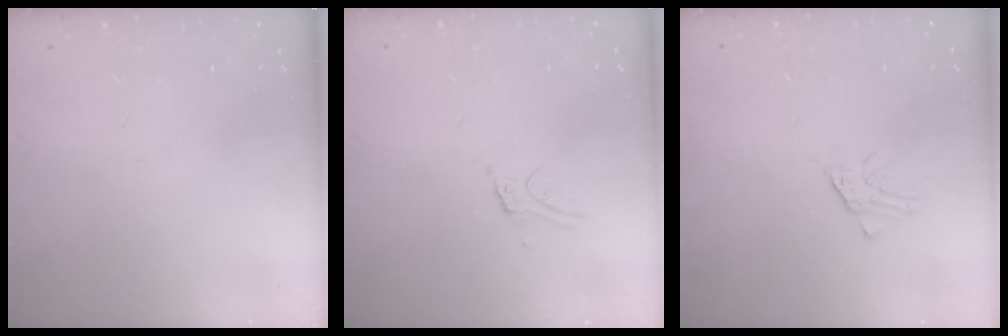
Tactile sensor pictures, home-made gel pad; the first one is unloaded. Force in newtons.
{"total": 3.9, "press": 3.9, "slide": 0.4}
{"total": 1.4, "press": 1.4, "slide": 0.1}